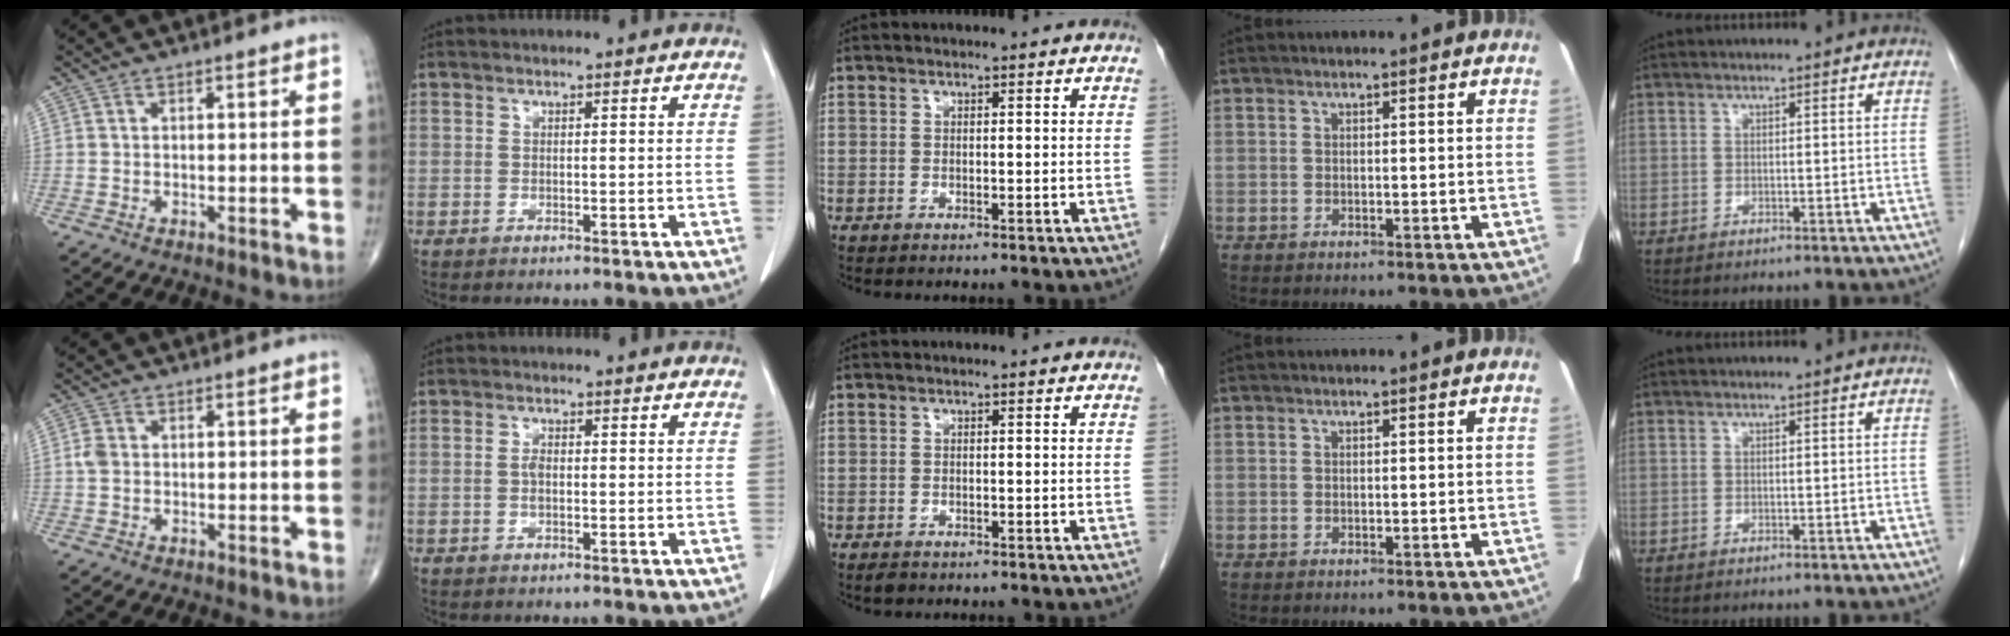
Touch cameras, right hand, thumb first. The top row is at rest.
{"thumb": {"total": 2.2, "force": [0.2, 1.7, 1.4], "torque": [-0.033, 0.005, 0.003]}, "index": {"total": 1.5, "force": [-0.1, 0.6, 1.3], "torque": [-0.028, 0.001, -0.004]}, "middle": {"total": 1.0, "force": [-0.8, 0.5, 0.4], "torque": [-0.013, -0.001, -0.010]}}